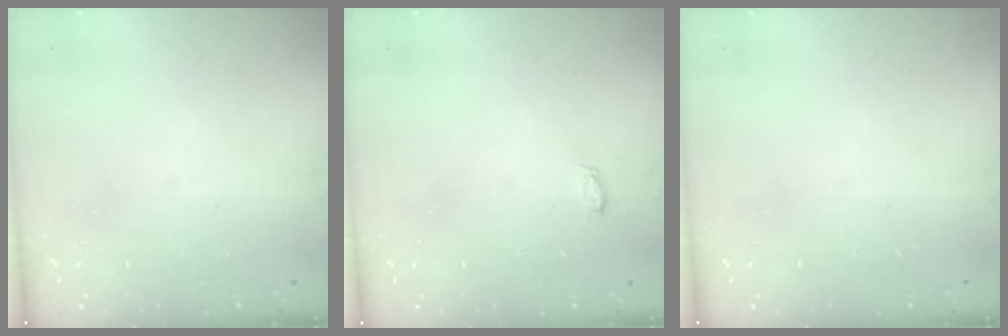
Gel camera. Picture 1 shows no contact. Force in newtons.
{"total": 2.7, "press": 2.7, "slide": 0.3}
{"total": 0.0}